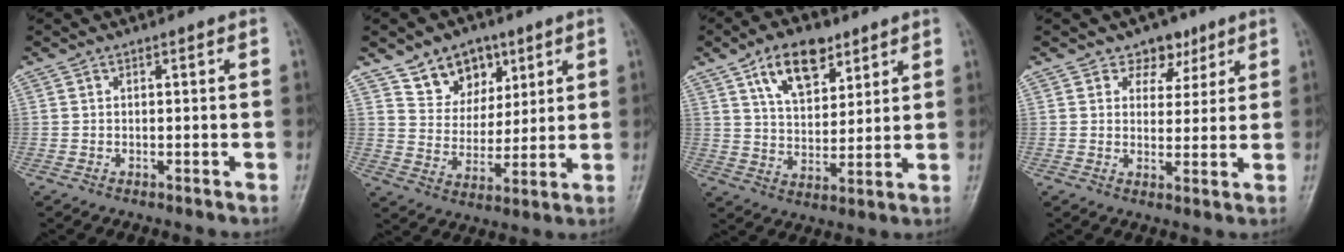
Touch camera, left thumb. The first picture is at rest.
{"total": 10.2, "force": [6.3, 7.3, 3.5], "torque": [-0.017, -0.036, 0.112]}
{"total": 11.5, "force": [6.5, 6.2, 7.1], "torque": [-0.095, -0.031, 0.117]}
{"total": 5.2, "force": [3.3, 3.8, 1.2], "torque": [0.016, -0.015, 0.049]}